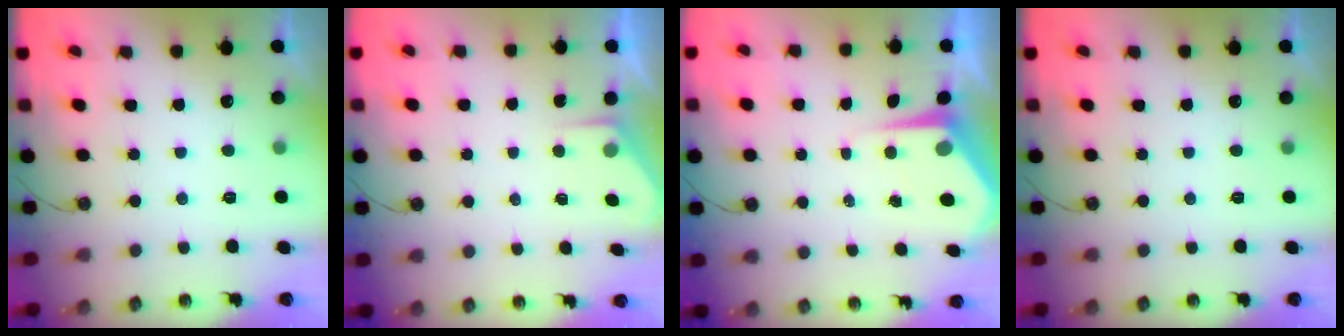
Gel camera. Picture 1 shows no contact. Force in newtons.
{"total": 2.2, "press": 2.2, "slide": 0.3}
{"total": 6.1, "press": 6.0, "slide": 0.5}
{"total": 0.0}